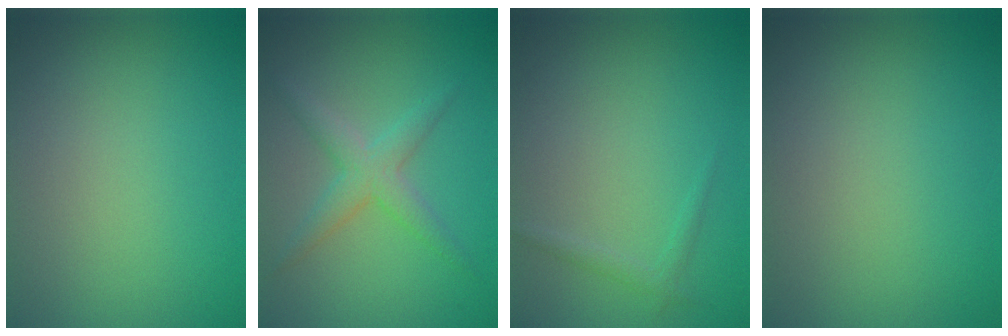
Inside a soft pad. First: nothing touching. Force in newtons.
{"total": 2.8, "press": 2.8, "slide": 0.1}
{"total": 0.9, "press": 0.9, "slide": 0.1}
{"total": 0.0}